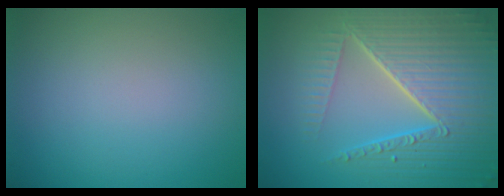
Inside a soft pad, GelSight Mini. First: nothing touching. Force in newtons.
{"total": 8.6, "press": 6.0, "slide": 6.2}